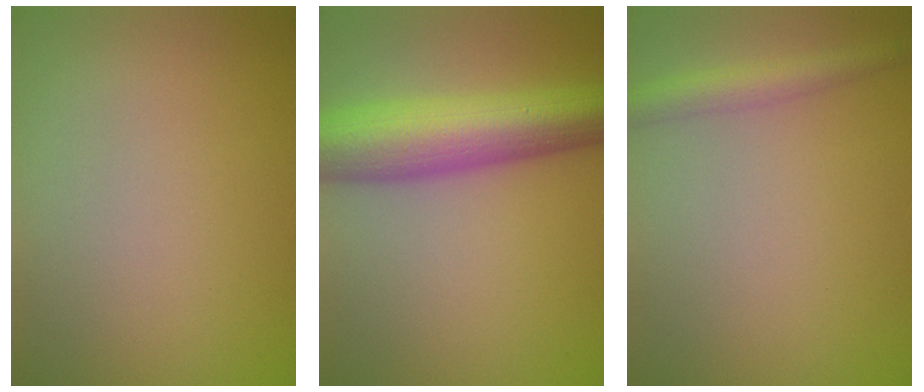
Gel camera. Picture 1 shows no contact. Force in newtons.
{"total": 9.3, "press": 9.3, "slide": 0.2}
{"total": 2.7, "press": 2.7, "slide": 0.1}